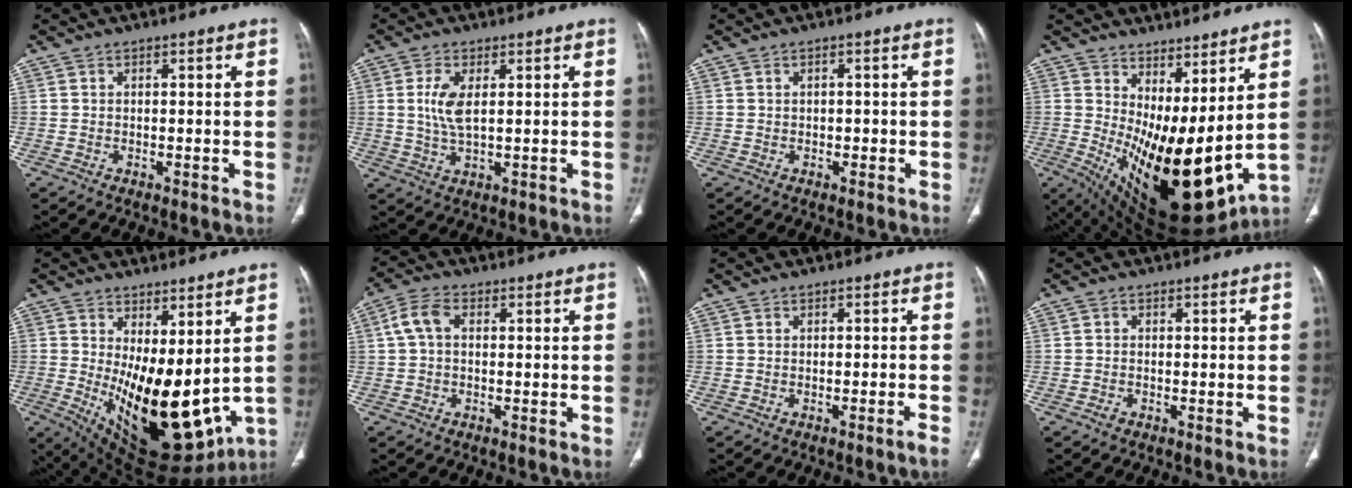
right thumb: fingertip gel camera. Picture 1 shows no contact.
{"total": 5.6, "force": [1.2, 2.5, 4.9], "torque": [-0.109, -0.007, 0.027]}
{"total": 0.8, "force": [0.0, 0.7, 0.4], "torque": [-0.004, 0.003, -0.001]}
{"total": 20.2, "force": [4.2, 7.8, 18.1], "torque": [-0.288, -0.065, 0.090]}
{"total": 19.6, "force": [1.2, 9.2, 17.2], "torque": [-0.252, -0.052, 0.053]}
{"total": 4.7, "force": [0.7, 2.9, 3.6], "torque": [-0.077, 0.015, 0.009]}
{"total": 1.3, "force": [-0.9, -0.3, 0.8], "torque": [-0.018, 0.002, -0.011]}
{"total": 1.0, "force": [-0.6, 0.6, 0.4], "torque": [-0.008, 0.002, -0.012]}